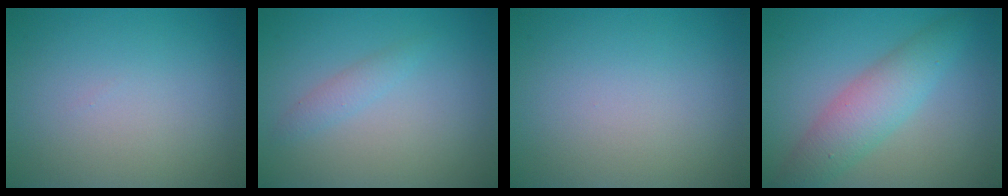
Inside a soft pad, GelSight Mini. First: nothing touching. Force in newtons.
{"total": 1.3, "press": 1.3, "slide": 0.0}
{"total": 0.0}
{"total": 4.6, "press": 4.6, "slide": 0.0}